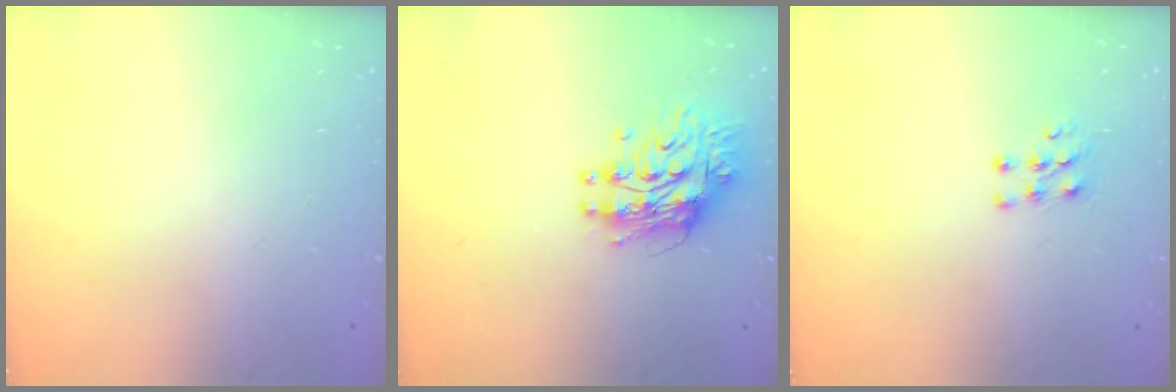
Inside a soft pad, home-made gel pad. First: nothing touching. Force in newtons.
{"total": 10.4, "press": 10.4, "slide": 0.9}
{"total": 5.5, "press": 5.4, "slide": 1.1}